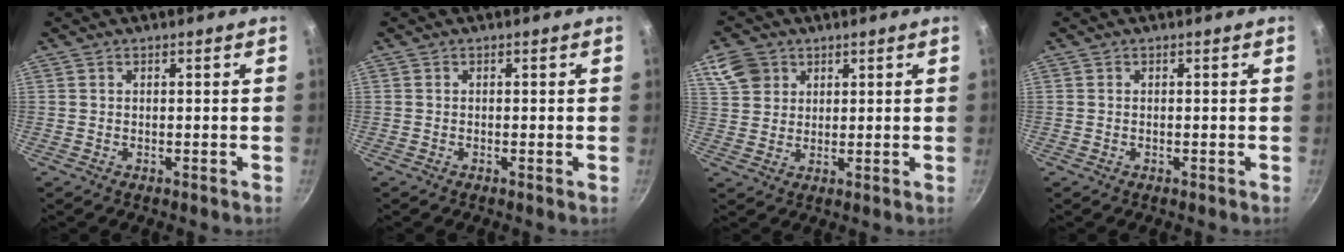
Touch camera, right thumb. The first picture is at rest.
{"total": 0.0}
{"total": 6.6, "force": [3.3, 5.3, 2.2], "torque": [-0.021, 0.001, 0.065]}
{"total": 0.0}